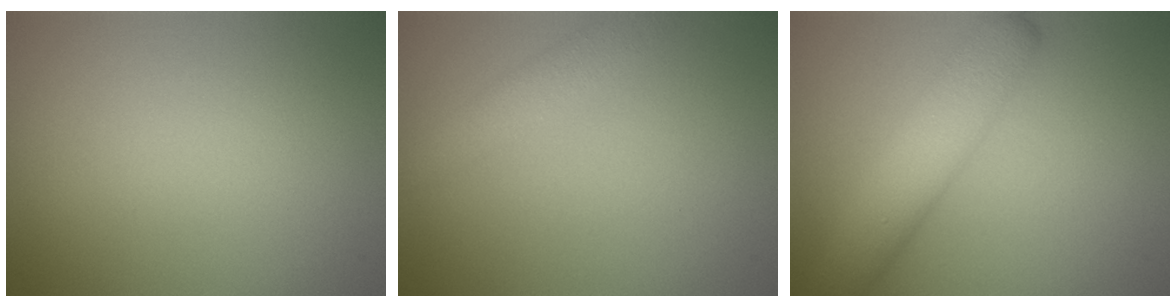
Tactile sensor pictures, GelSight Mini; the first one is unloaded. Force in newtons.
{"total": 2.5, "press": 2.5, "slide": 0.2}
{"total": 5.1, "press": 5.1, "slide": 0.1}